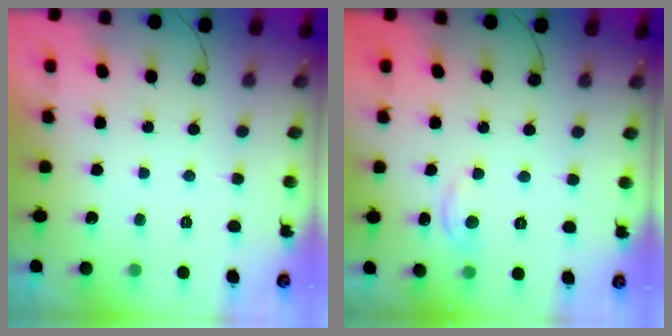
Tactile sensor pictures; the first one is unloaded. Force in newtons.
{"total": 2.8, "press": 2.8, "slide": 0.3}